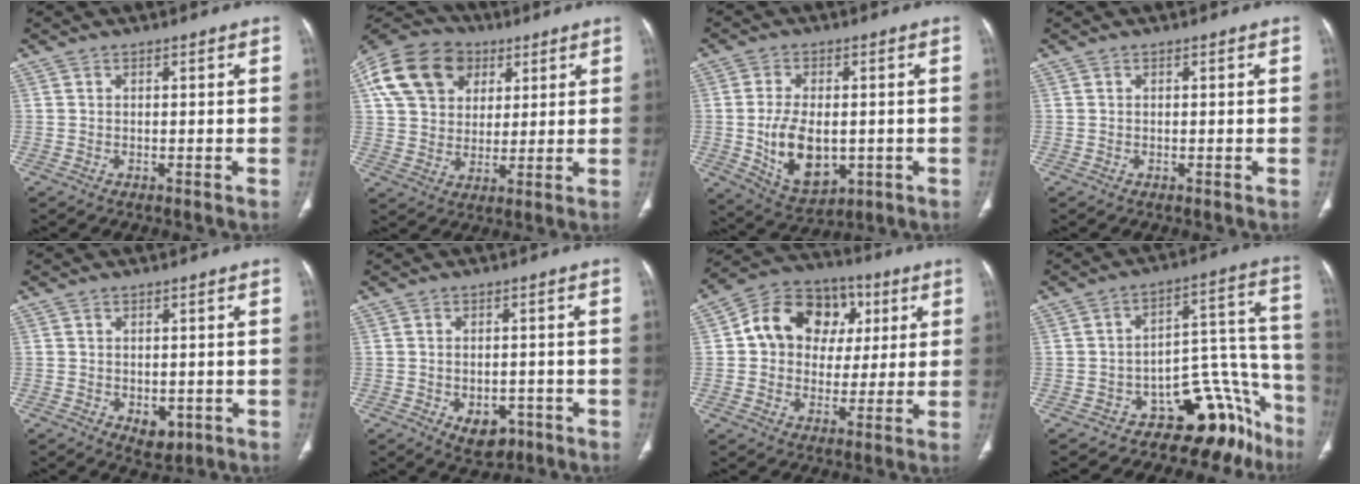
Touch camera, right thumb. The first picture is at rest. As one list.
[{"total": 16.9, "force": [6.4, 12.9, 8.9], "torque": [-0.153, 0.007, 0.109]}, {"total": 11.9, "force": [-1.4, 7.2, 9.4], "torque": [-0.150, -0.009, -0.006]}, {"total": 0.0}, {"total": 4.0, "force": [-1.0, 2.7, 2.7], "torque": [-0.022, -0.003, -0.002]}, {"total": 6.0, "force": [-2.6, 4.0, 3.6], "torque": [-0.034, 0.012, -0.026]}, {"total": 16.0, "force": [3.5, 13.0, 8.7], "torque": [-0.099, 0.017, 0.051]}, {"total": 16.9, "force": [-11.8, 8.5, 8.7], "torque": [-0.016, 0.142, -0.161]}]